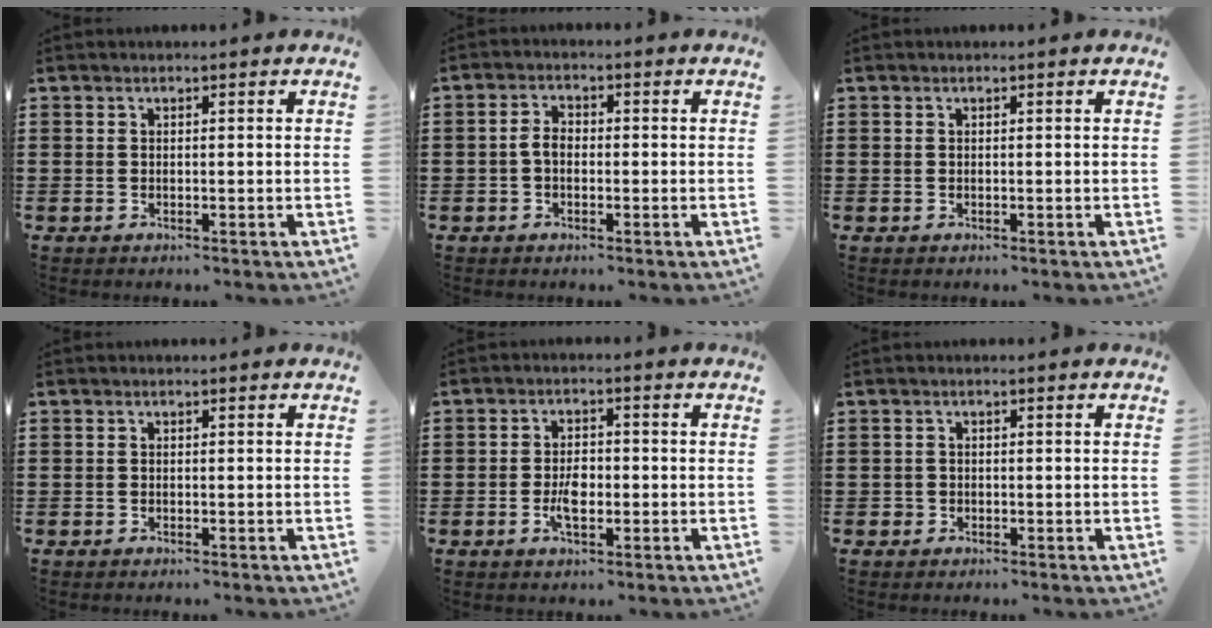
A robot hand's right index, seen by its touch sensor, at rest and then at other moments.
{"total": 2.8, "force": [-0.5, 1.7, 2.2], "torque": [-0.057, -0.002, -0.014]}
{"total": 0.0}
{"total": 0.0}
{"total": 4.0, "force": [-0.9, 2.0, 3.3], "torque": [-0.067, 0.001, -0.017]}
{"total": 0.8, "force": [-0.2, 0.8, 0.0], "torque": [-0.002, 0.007, -0.006]}